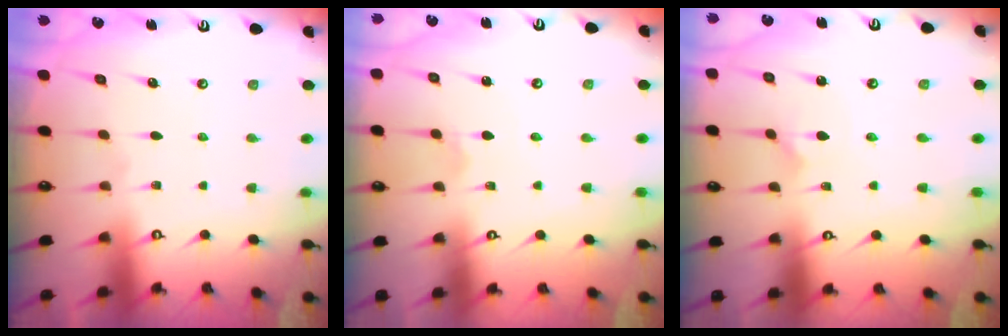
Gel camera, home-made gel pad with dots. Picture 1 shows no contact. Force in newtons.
{"total": 1.4, "press": 1.4, "slide": 0.1}
{"total": 2.1, "press": 2.1, "slide": 0.5}